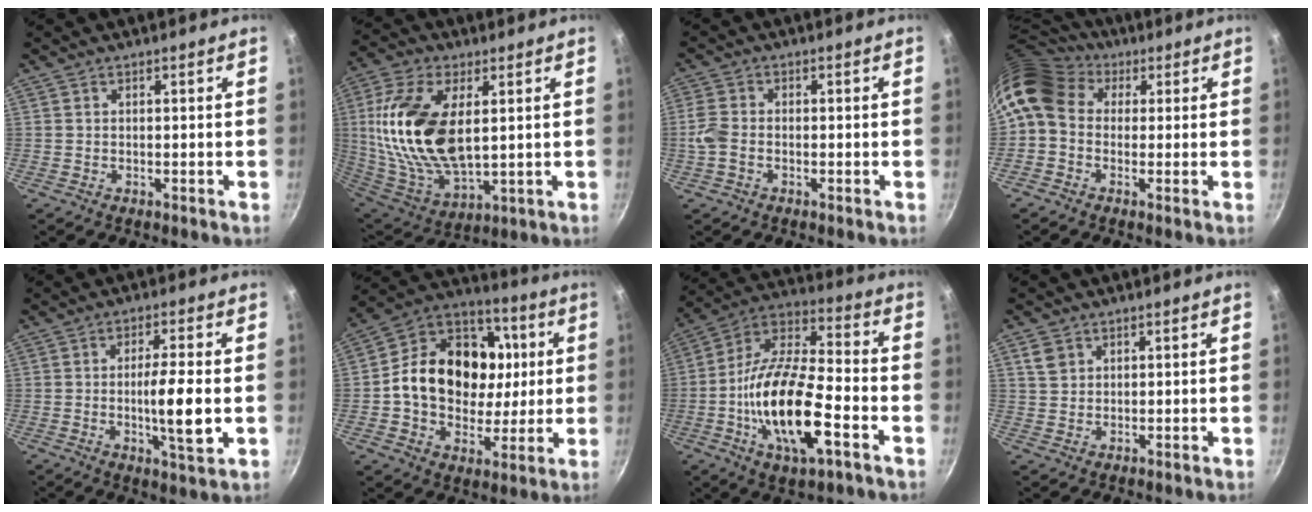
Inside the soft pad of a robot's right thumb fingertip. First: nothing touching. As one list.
[{"total": 21.6, "force": [3.7, 11.4, 18.0], "torque": [-0.358, -0.017, 0.075]}, {"total": 4.2, "force": [-1.1, 2.9, 2.8], "torque": [-0.065, 0.010, -0.031]}, {"total": 12.1, "force": [2.9, 9.5, 7.0], "torque": [-0.131, 0.025, 0.031]}, {"total": 8.7, "force": [-1.0, 1.4, 8.5], "torque": [-0.145, 0.000, -0.017]}, {"total": 22.2, "force": [1.9, 17.5, 13.5], "torque": [-0.203, 0.023, 0.023]}, {"total": 20.6, "force": [-6.3, 8.1, 17.9], "torque": [-0.327, 0.028, -0.131]}, {"total": 3.2, "force": [1.4, 2.5, 1.3], "torque": [-0.013, 0.000, 0.029]}]